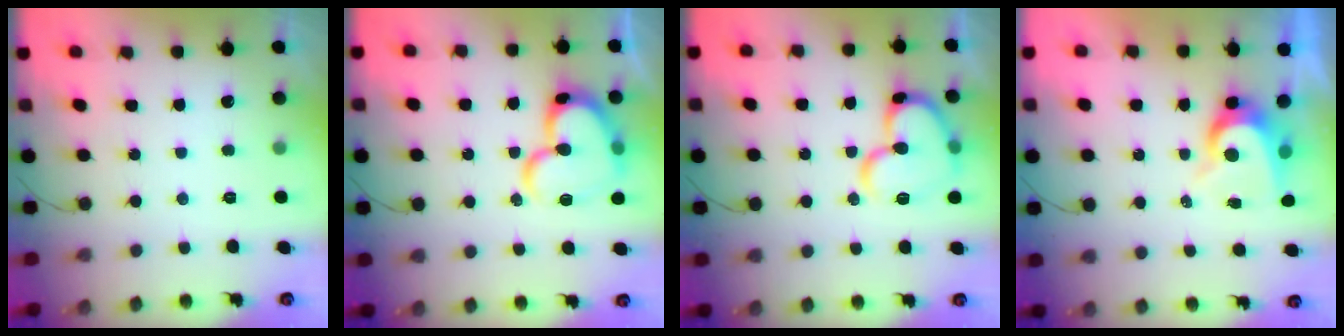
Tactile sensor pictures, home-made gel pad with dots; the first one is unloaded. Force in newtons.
{"total": 19.1, "press": 19.0, "slide": 2.0}
{"total": 16.7, "press": 16.6, "slide": 1.4}
{"total": 7.5, "press": 7.5, "slide": 0.5}